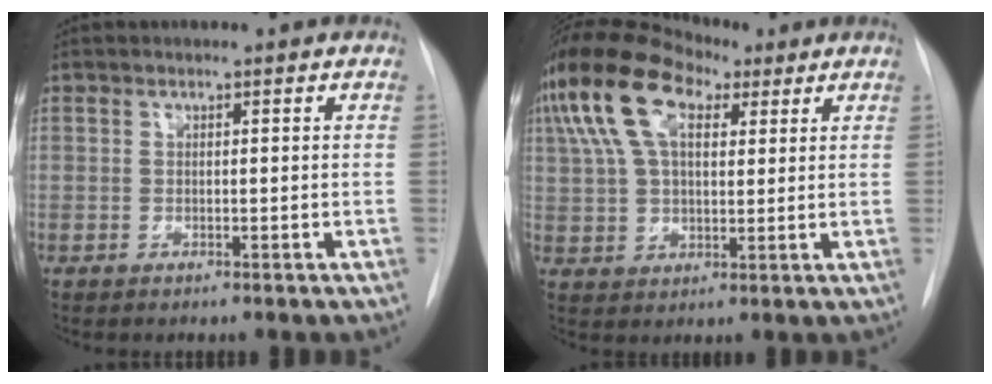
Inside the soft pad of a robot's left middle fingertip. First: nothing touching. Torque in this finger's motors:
{"motor_torque": [0.08, -0.19, 1.06, 0.21]}